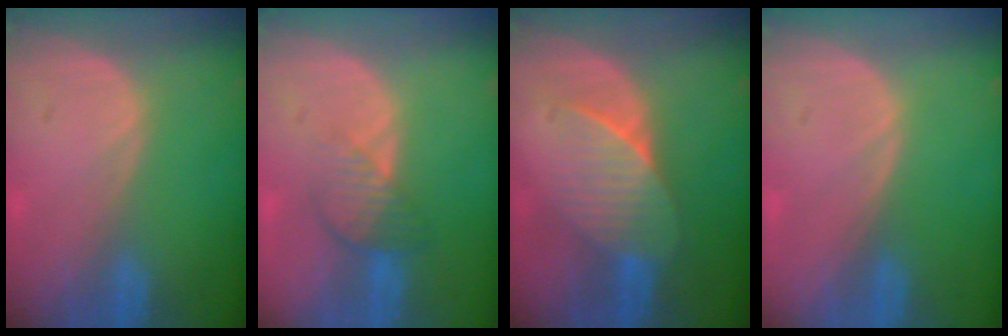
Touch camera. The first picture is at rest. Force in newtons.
{"total": 4.3, "press": 3.7, "slide": 2.1}
{"total": 6.8, "press": 6.4, "slide": 2.3}
{"total": 0.0}